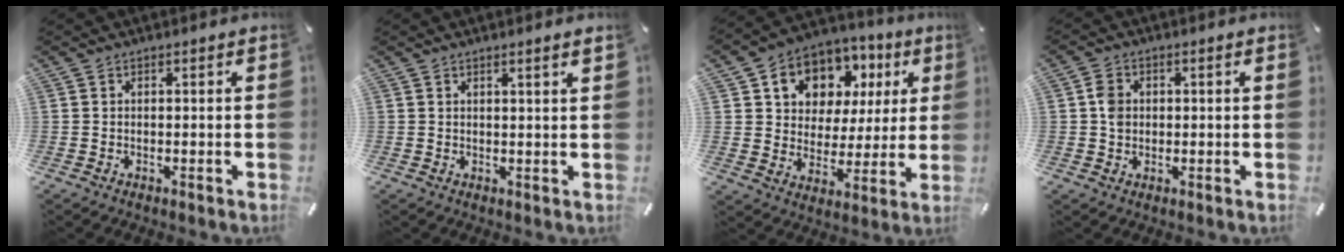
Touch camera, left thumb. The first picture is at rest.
{"total": 1.5, "force": [1.2, -0.1, 1.0], "torque": [-0.019, -0.003, 0.021]}
{"total": 10.5, "force": [4.4, 9.2, 2.9], "torque": [-0.059, -0.026, 0.084]}
{"total": 3.6, "force": [0.3, 2.9, 2.0], "torque": [-0.032, 0.006, 0.002]}